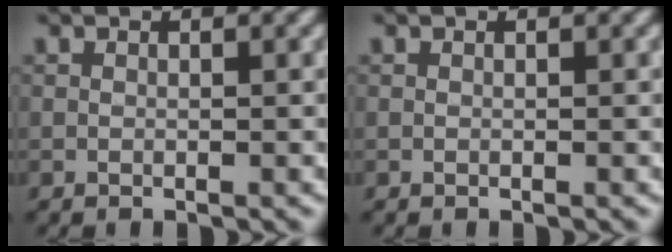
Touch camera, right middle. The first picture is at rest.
{"total": 0.0}